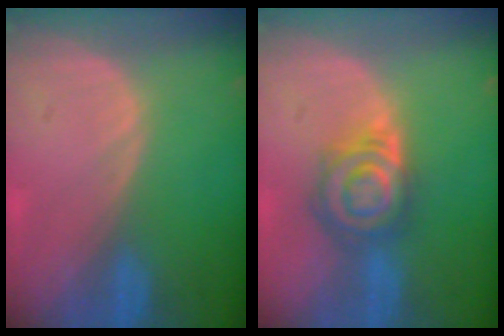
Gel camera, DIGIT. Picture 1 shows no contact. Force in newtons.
{"total": 7.2, "press": 6.7, "slide": 2.8}